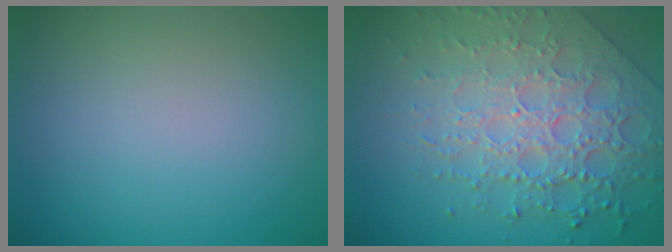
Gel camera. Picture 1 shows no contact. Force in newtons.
{"total": 7.7, "press": 5.4, "slide": 5.5}